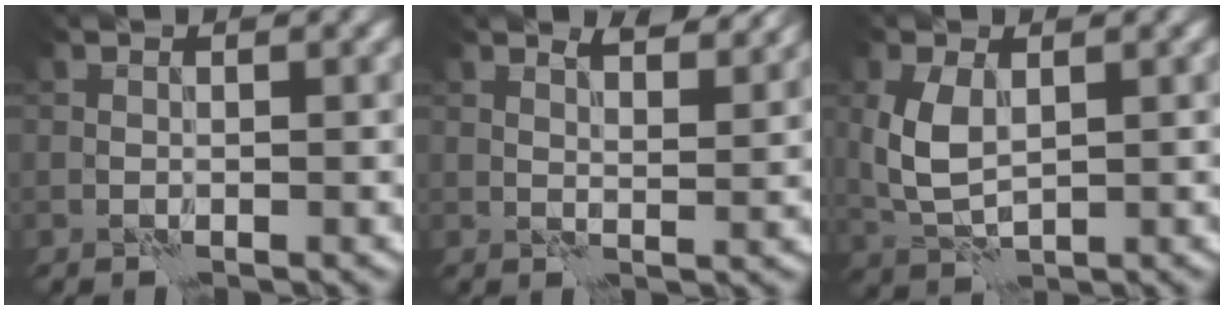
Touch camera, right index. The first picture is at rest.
{"total": 4.0, "force": [3.2, 1.0, 2.2], "torque": [-0.033, 0.003, 0.040]}
{"total": 4.4, "force": [0.8, 2.5, 3.5], "torque": [-0.087, 0.005, 0.021]}